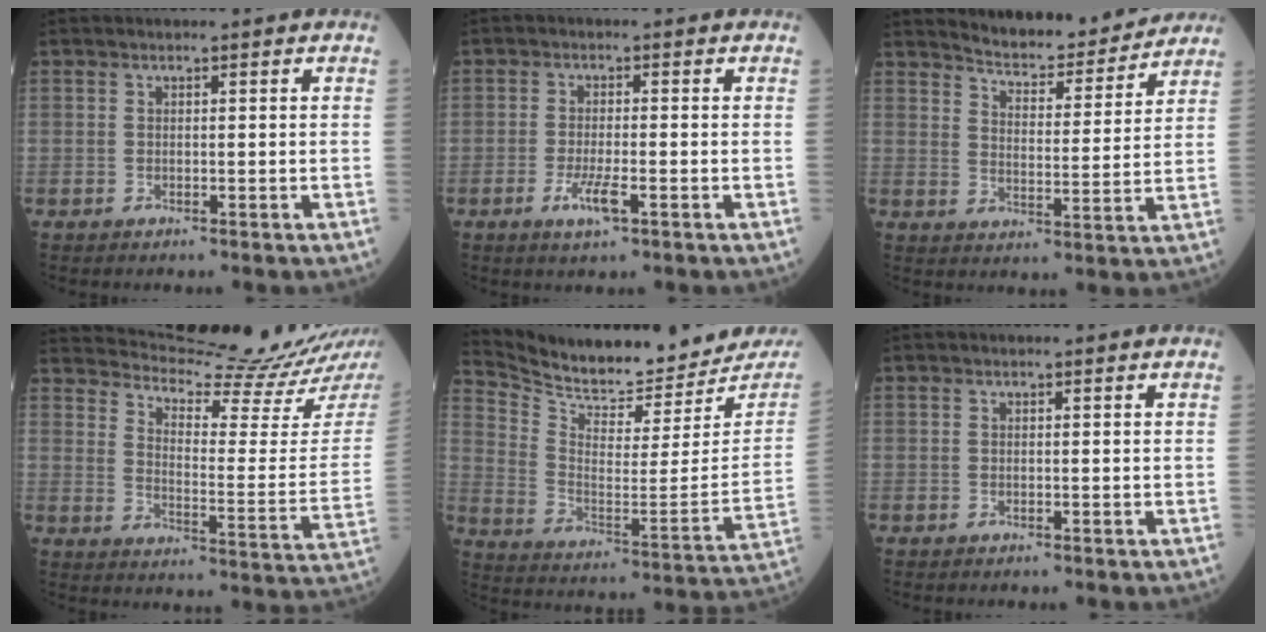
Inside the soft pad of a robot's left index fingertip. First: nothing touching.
{"total": 3.8, "force": [-1.7, 0.6, 3.3], "torque": [-0.071, -0.006, -0.031]}
{"total": 11.7, "force": [11.3, 1.8, 2.4], "torque": [-0.035, -0.006, 0.157]}
{"total": 21.5, "force": [20.4, -1.0, 6.8], "torque": [-0.121, -0.106, 0.273]}
{"total": 19.4, "force": [18.7, 3.7, 3.6], "torque": [-0.072, -0.069, 0.269]}
{"total": 0.0}